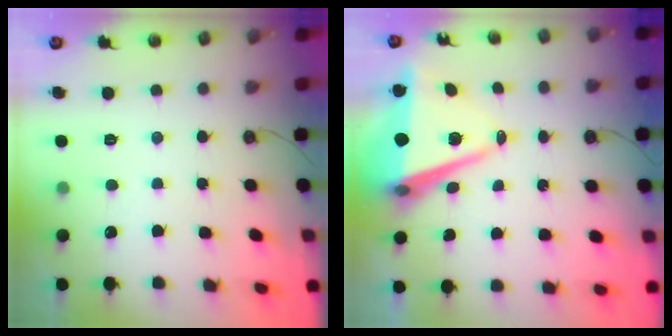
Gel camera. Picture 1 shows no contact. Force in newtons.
{"total": 10.1, "press": 9.2, "slide": 4.1}